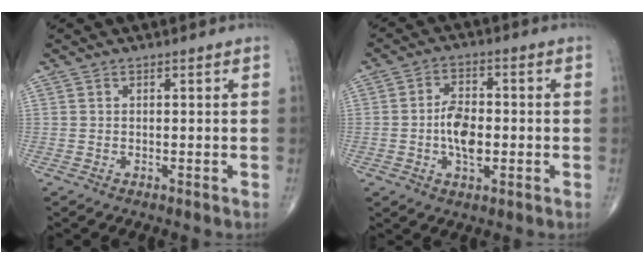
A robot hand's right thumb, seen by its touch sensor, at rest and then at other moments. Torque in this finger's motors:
{"motor_torque": [1.23, 1.04, 0.88, -0.36, 0.14]}